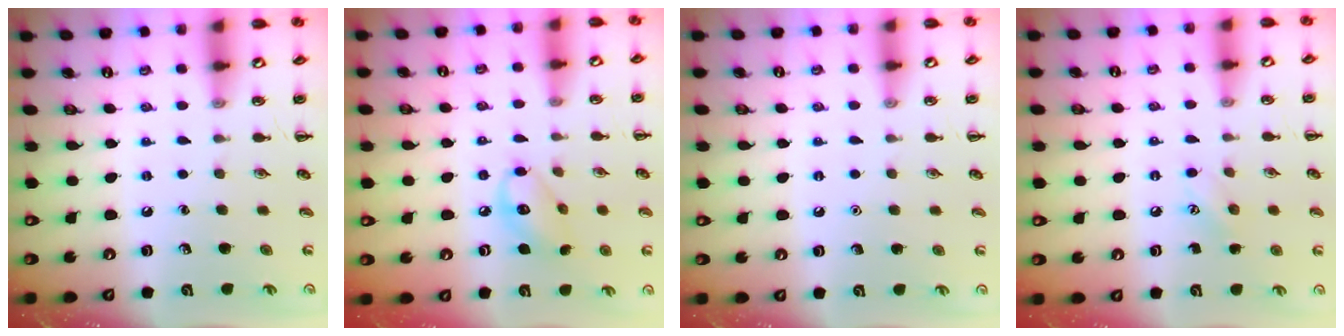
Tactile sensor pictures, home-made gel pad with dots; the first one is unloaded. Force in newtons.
{"total": 8.8, "press": 8.6, "slide": 1.7}
{"total": 1.5, "press": 1.5, "slide": 0.1}
{"total": 5.5, "press": 5.3, "slide": 1.3}